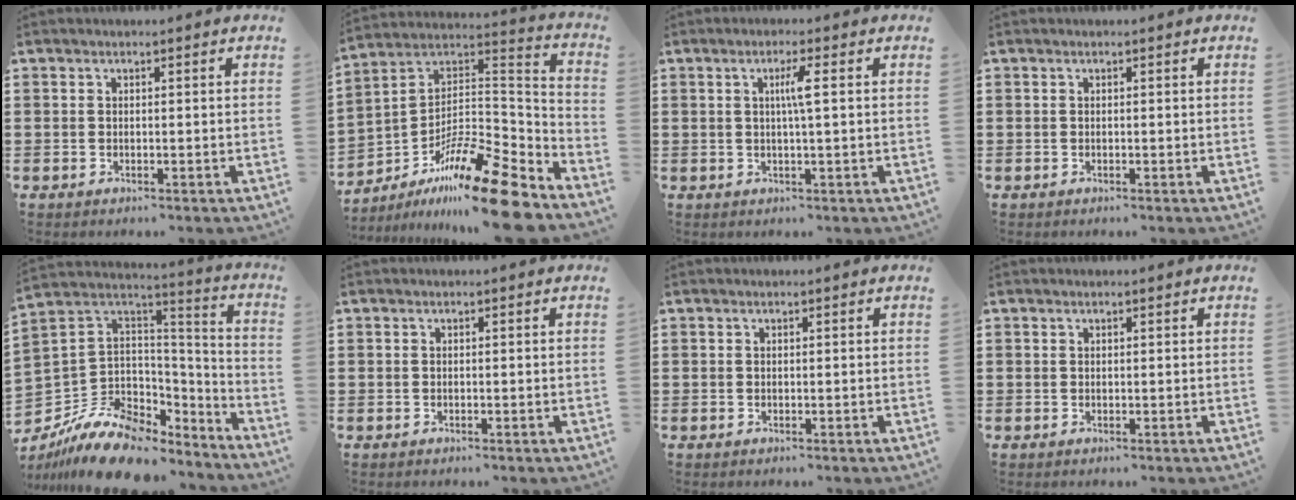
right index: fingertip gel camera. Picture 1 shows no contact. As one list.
[{"total": 16.9, "force": [-12.3, 3.1, 11.3], "torque": [-0.197, 0.039, -0.220]}, {"total": 2.9, "force": [0.4, -0.2, 2.8], "torque": [-0.055, -0.003, 0.003]}, {"total": 0.0}, {"total": 12.7, "force": [-8.7, 7.2, 5.8], "torque": [-0.130, 0.021, -0.155]}, {"total": 0.0}, {"total": 0.0}, {"total": 0.0}]